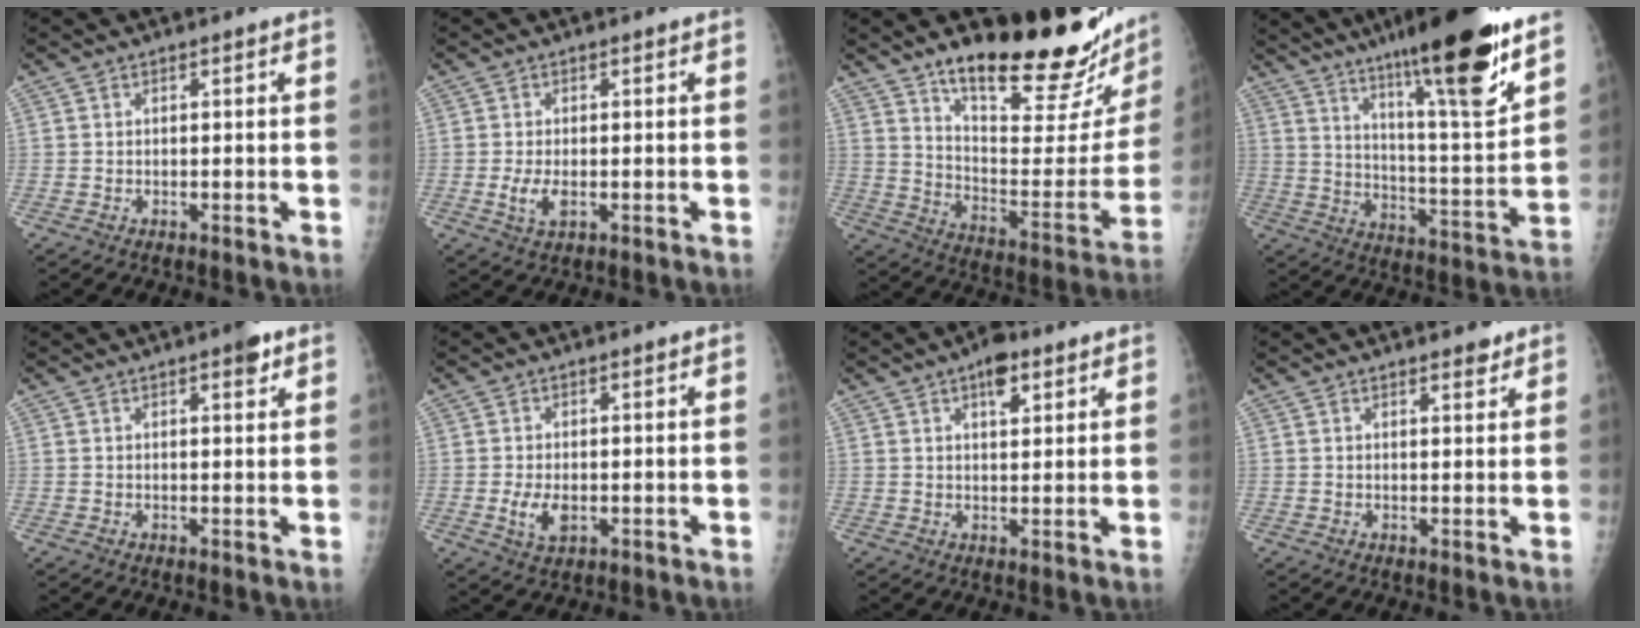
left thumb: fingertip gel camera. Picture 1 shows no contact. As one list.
[{"total": 3.5, "force": [-0.6, 1.8, 2.9], "torque": [-0.063, -0.007, -0.009]}, {"total": 26.7, "force": [21.0, 6.1, 15.2], "torque": [-0.181, -0.142, 0.305]}, {"total": 23.2, "force": [15.6, 2.9, 16.9], "torque": [-0.240, -0.070, 0.253]}, {"total": 2.8, "force": [1.7, 1.0, 2.0], "torque": [-0.018, -0.006, 0.020]}, {"total": 4.3, "force": [-0.7, 2.6, 3.4], "torque": [-0.063, -0.006, -0.008]}, {"total": 5.2, "force": [2.9, 2.5, 3.5], "torque": [-0.034, -0.011, 0.040]}, {"total": 2.2, "force": [1.8, 0.8, 0.9], "torque": [-0.001, -0.011, 0.022]}]